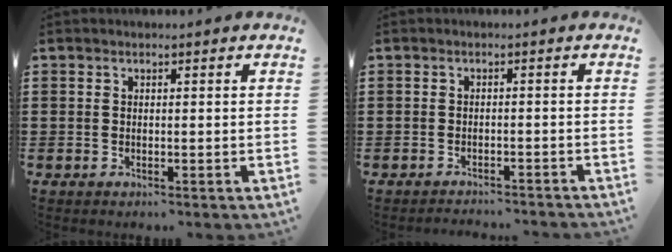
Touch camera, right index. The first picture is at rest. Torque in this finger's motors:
{"motor_torque": [0.64, 1.04, -1.05, -0.21]}